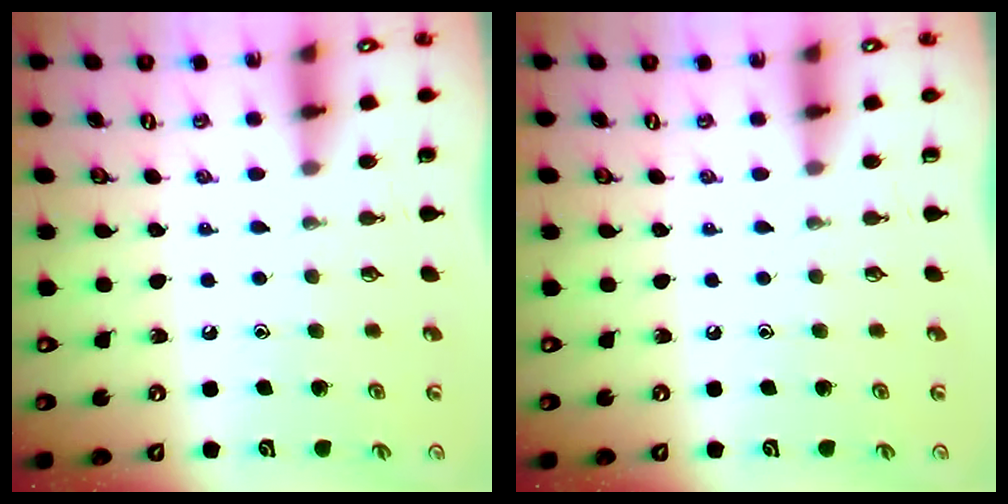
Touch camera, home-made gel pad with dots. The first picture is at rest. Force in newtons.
{"total": 0.0}